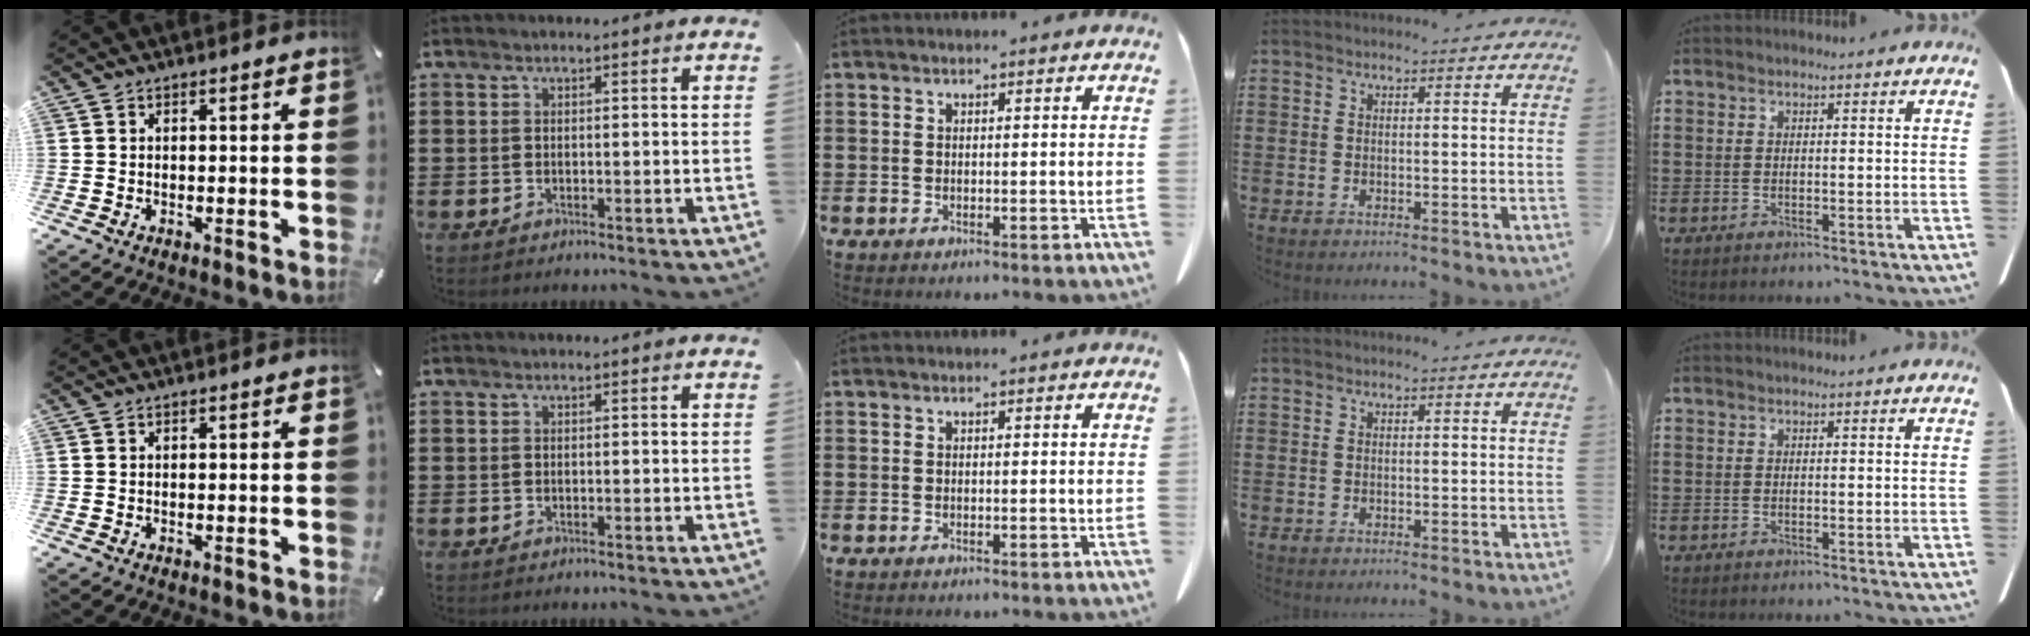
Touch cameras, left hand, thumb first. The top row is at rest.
{}